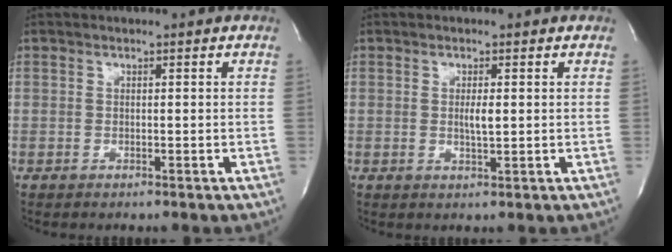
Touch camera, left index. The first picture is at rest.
{"total": 2.1, "force": [0.3, 0.2, 2.0], "torque": [-0.040, -0.002, 0.005]}